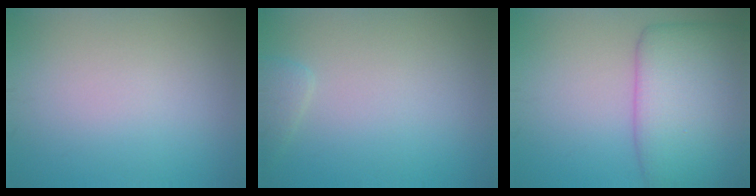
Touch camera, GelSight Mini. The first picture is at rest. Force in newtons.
{"total": 1.3, "press": 1.3, "slide": 0.1}
{"total": 9.2, "press": 9.2, "slide": 0.1}